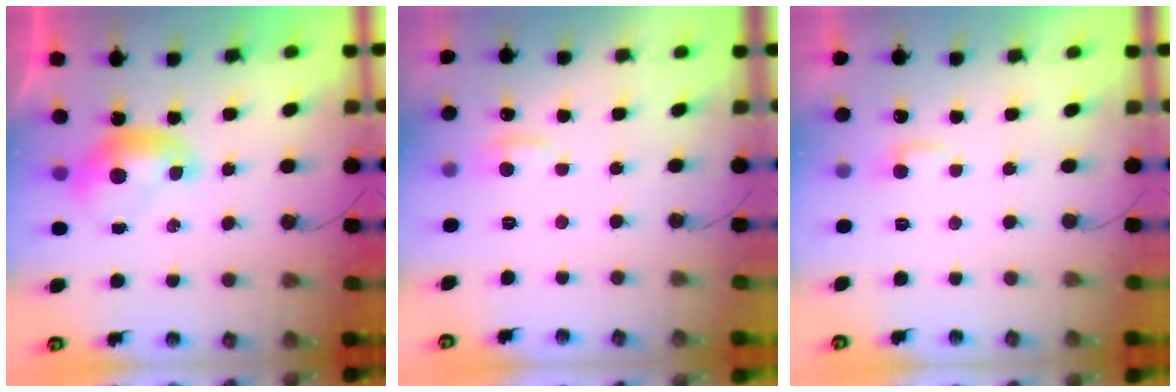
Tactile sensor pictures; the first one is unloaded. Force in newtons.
{"total": 1.0, "press": 0.4, "slide": 0.9}
{"total": 2.2, "press": 2.1, "slide": 0.5}